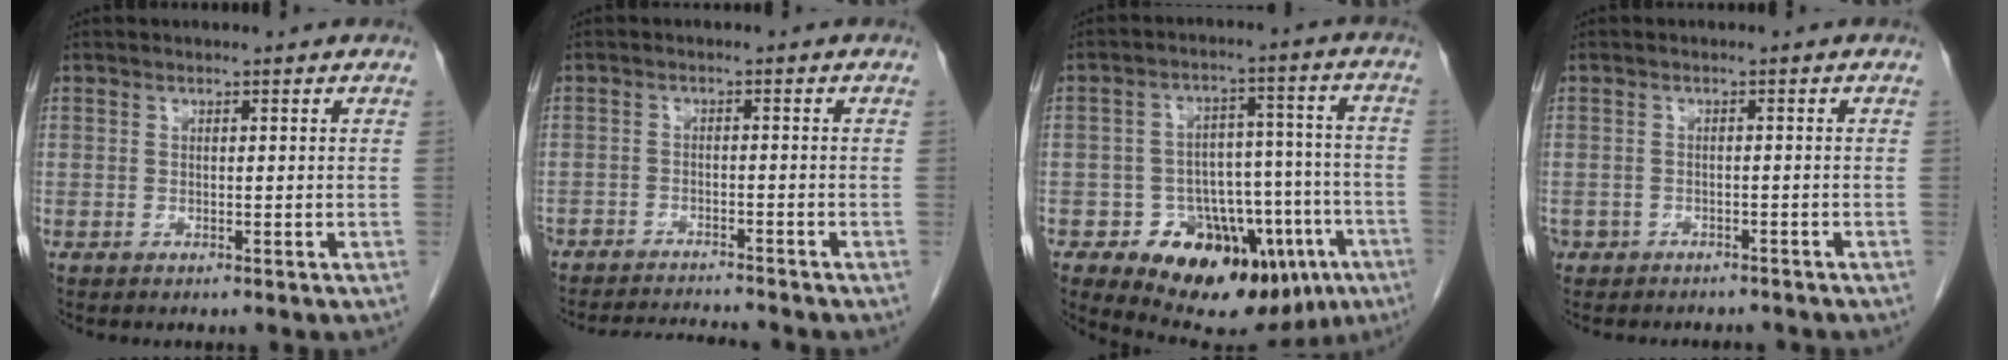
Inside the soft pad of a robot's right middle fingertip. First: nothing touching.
{"total": 7.3, "force": [-7.1, 0.2, 1.7], "torque": [-0.016, -0.007, -0.112]}
{"total": 19.3, "force": [-10.6, 10.3, 12.5], "torque": [-0.125, 0.054, -0.141]}
{"total": 6.3, "force": [-5.2, 3.2, 1.5], "torque": [-0.028, 0.009, -0.065]}